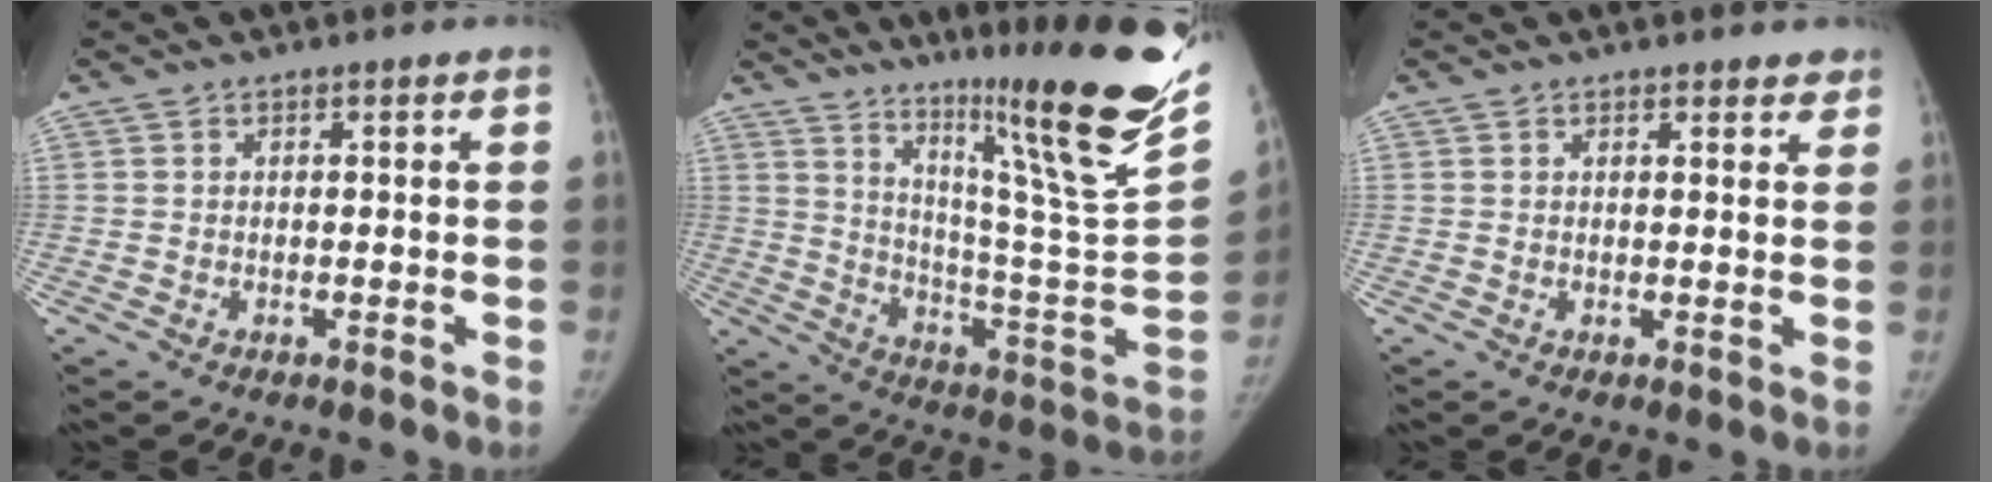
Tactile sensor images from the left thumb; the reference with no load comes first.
{"total": 29.7, "force": [20.0, 2.3, 21.8], "torque": [-0.303, -0.141, 0.301]}
{"total": 2.6, "force": [2.2, 1.0, 0.9], "torque": [0.010, -0.008, 0.021]}